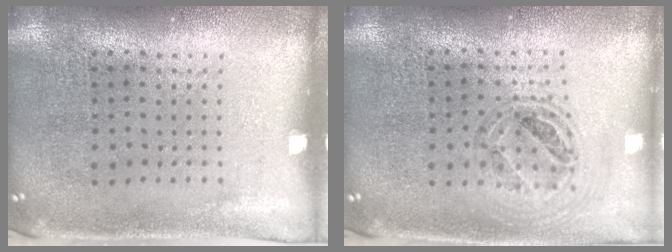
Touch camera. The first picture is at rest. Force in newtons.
{"total": 0.8, "press": 0.8, "slide": 0.1}